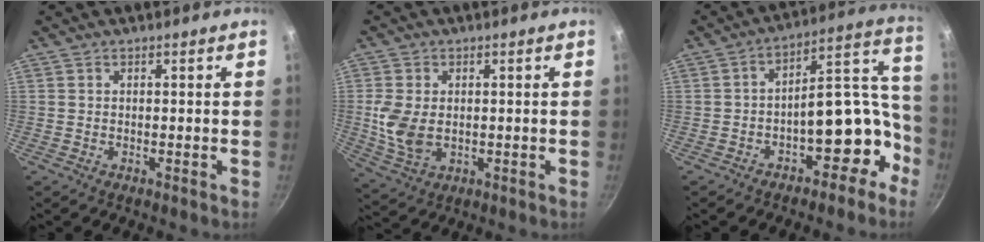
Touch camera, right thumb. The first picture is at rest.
{"total": 8.1, "force": [0.2, 5.4, 6.0], "torque": [-0.126, -0.012, 0.012]}
{"total": 15.1, "force": [-6.2, 9.0, 10.4], "torque": [-0.046, 0.116, -0.079]}